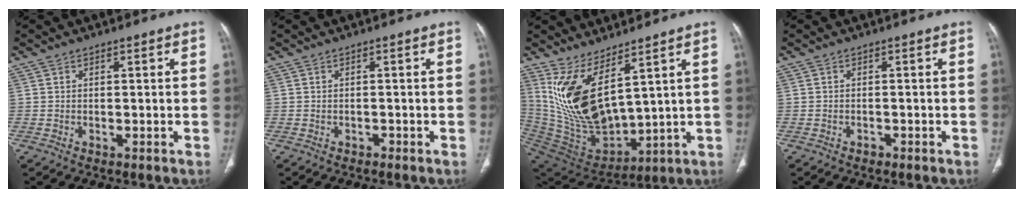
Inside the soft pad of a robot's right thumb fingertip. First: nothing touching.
{"total": 0.6, "force": [-0.5, 0.4, 0.1], "torque": [-0.004, 0.002, -0.010]}
{"total": 16.4, "force": [7.8, 6.4, 12.9], "torque": [-0.240, -0.058, 0.185]}
{"total": 0.7, "force": [-0.5, 0.4, 0.2], "torque": [-0.006, 0.001, -0.010]}